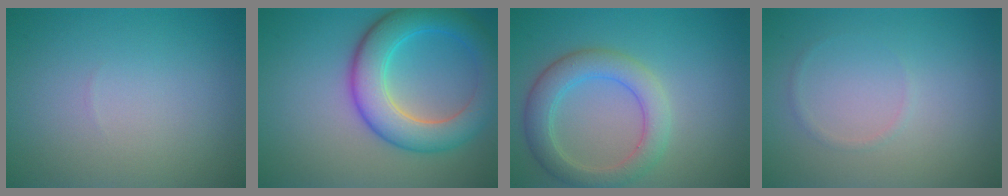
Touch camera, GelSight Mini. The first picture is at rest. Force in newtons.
{"total": 7.1, "press": 7.1, "slide": 0.3}
{"total": 4.4, "press": 4.4, "slide": 0.3}
{"total": 0.7, "press": 0.7, "slide": 0.0}